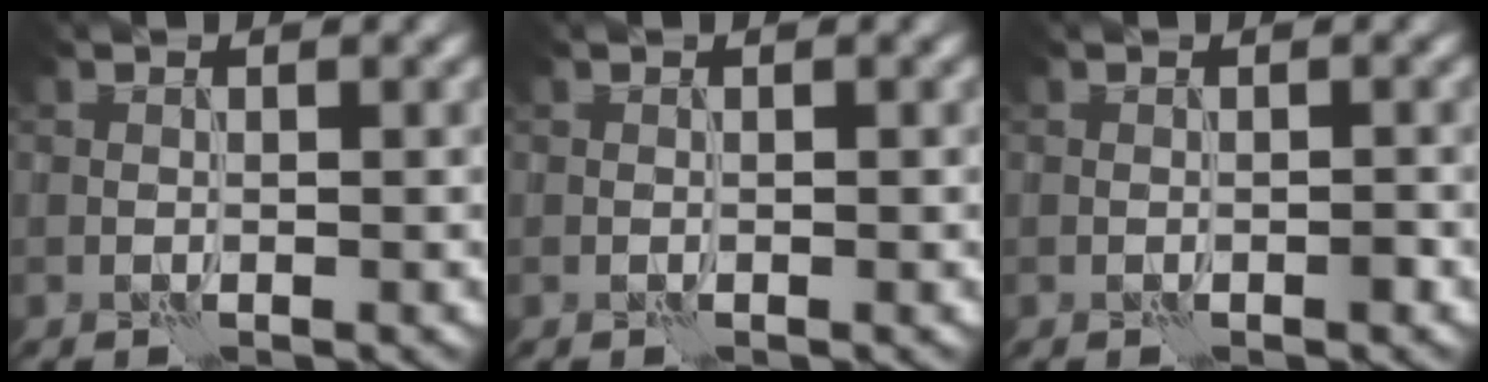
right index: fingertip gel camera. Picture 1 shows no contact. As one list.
[{"total": 0.0}, {"total": 0.6, "force": [-0.4, 0.2, 0.4], "torque": [-0.008, 0.003, -0.006]}]